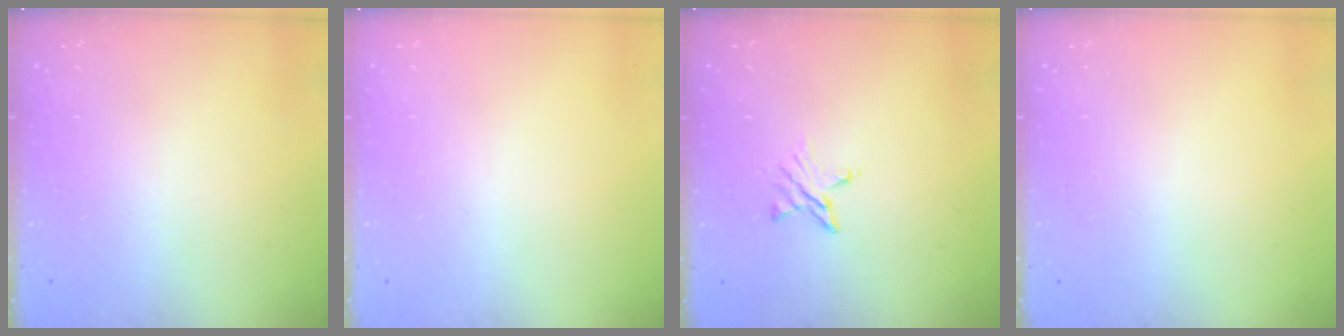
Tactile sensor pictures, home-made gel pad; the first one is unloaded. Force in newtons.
{"total": 0.0}
{"total": 3.7, "press": 3.7, "slide": 0.4}
{"total": 0.0}